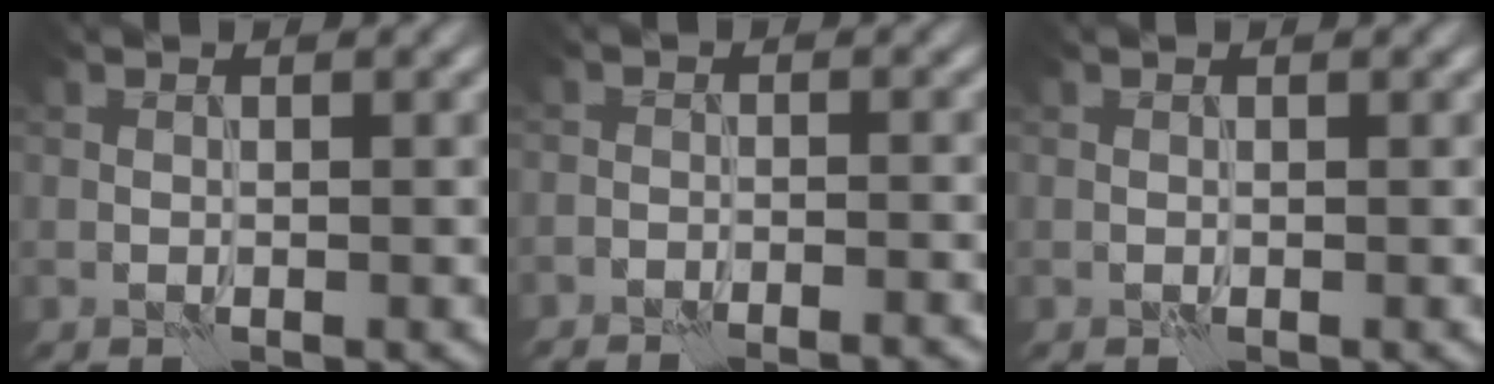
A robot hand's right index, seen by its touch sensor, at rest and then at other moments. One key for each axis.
{"total": 4.7, "fx": -4.5, "fy": 0.9, "fz": 0.9, "tx": 0.000, "ty": 0.011, "tz": -0.057}
{"total": 0.0}